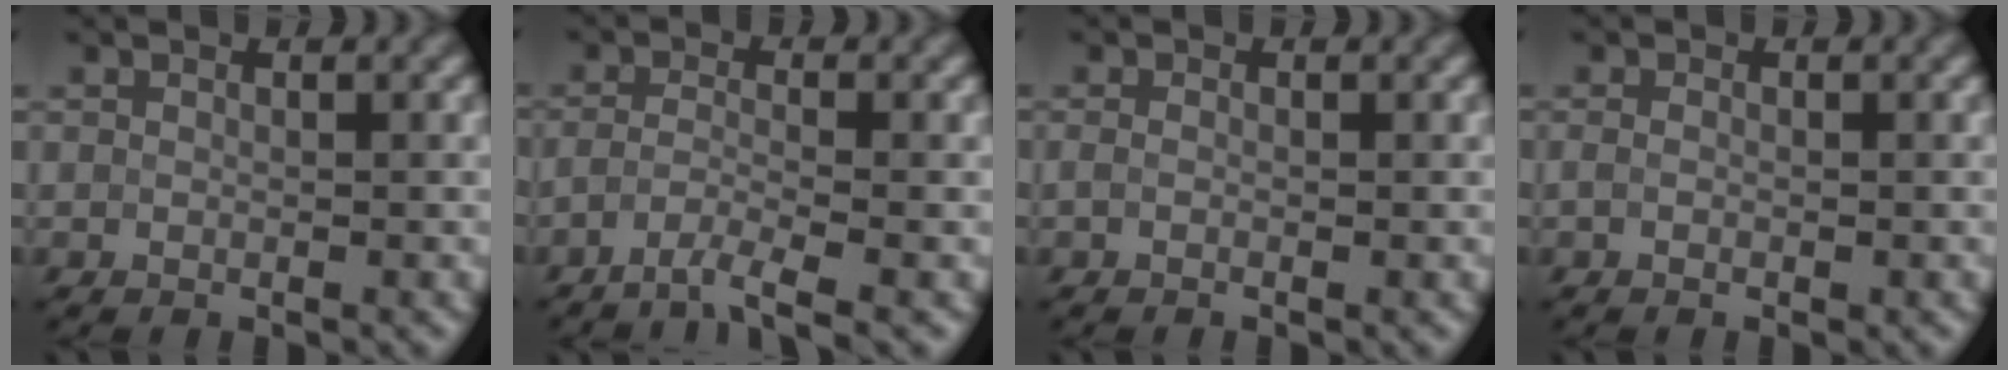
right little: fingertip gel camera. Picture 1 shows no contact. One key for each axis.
{"total": 2.7, "fx": -2.4, "fy": 0.0, "fz": 1.4, "tx": -0.021, "ty": 0.003, "tz": -0.053}
{"total": 1.0, "fx": -0.4, "fy": 0.3, "fz": 0.8, "tx": -0.006, "ty": 0.001, "tz": -0.004}
{"total": 1.2, "fx": -0.6, "fy": 0.3, "fz": 1.0, "tx": -0.006, "ty": 0.001, "tz": -0.004}